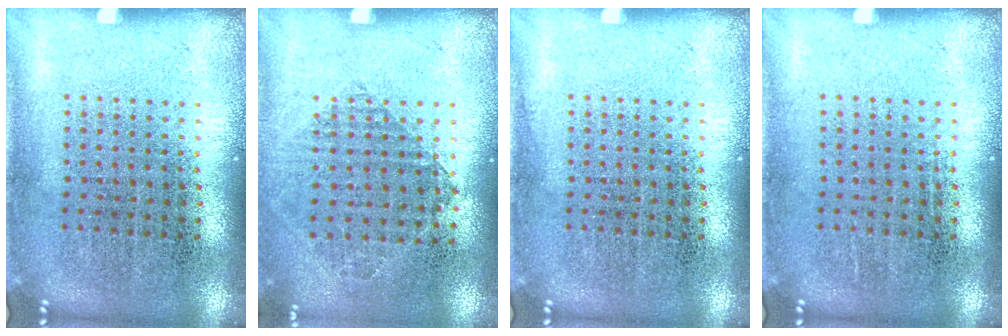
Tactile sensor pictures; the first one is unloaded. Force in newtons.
{"total": 0.8, "press": 0.8, "slide": 0.2}
{"total": 0.0}
{"total": 0.0}